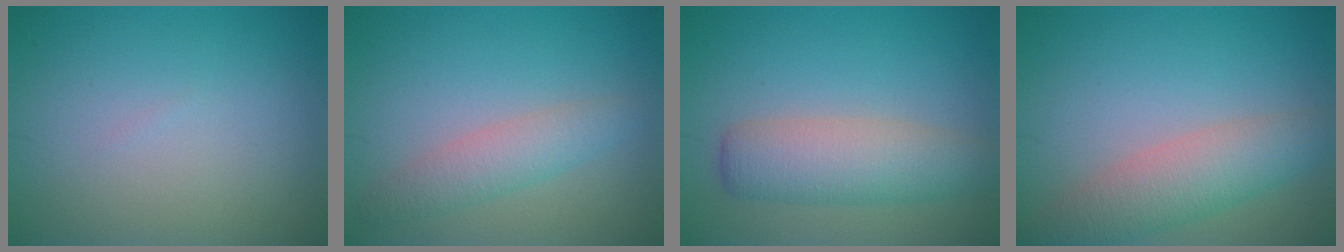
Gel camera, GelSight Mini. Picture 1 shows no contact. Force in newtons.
{"total": 2.8, "press": 2.8, "slide": 0.1}
{"total": 5.1, "press": 5.1, "slide": 0.2}
{"total": 4.7, "press": 4.7, "slide": 0.3}